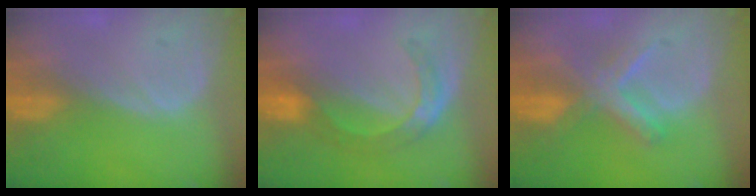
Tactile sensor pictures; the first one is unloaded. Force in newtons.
{"total": 5.6, "press": 5.2, "slide": 2.1}
{"total": 5.8, "press": 5.8, "slide": 0.5}